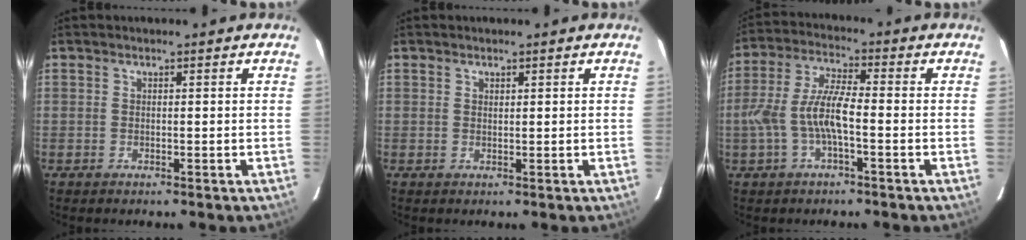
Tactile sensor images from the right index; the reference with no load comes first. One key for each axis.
{"total": 0.5, "fx": 0.4, "fy": 0.3, "fz": 0.2, "tx": -0.002, "ty": 0.001, "tz": 0.008}
{"total": 9.1, "fx": -2.4, "fy": 2.3, "fz": 8.5, "tx": -0.183, "ty": 0.007, "tz": -0.042}